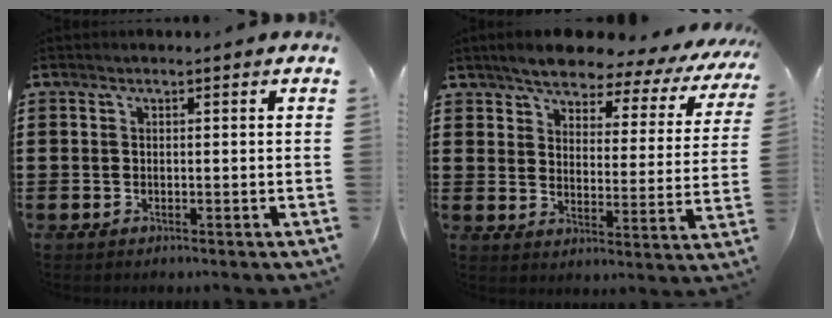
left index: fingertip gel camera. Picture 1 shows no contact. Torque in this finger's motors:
{"motor_torque": [2.14, 0.00, 1.05, 0.09]}